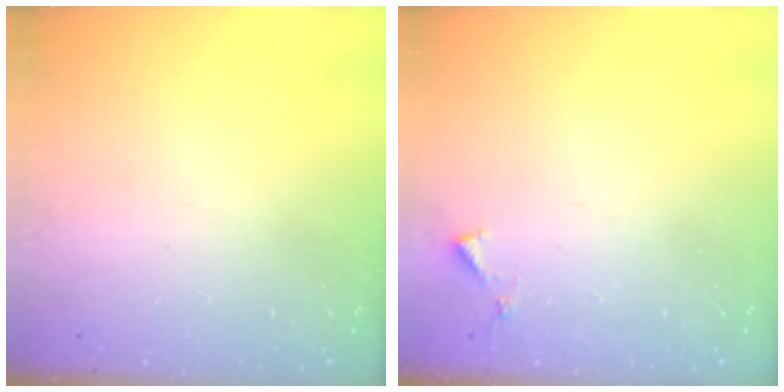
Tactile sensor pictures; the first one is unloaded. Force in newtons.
{"total": 3.2, "press": 3.2, "slide": 0.2}